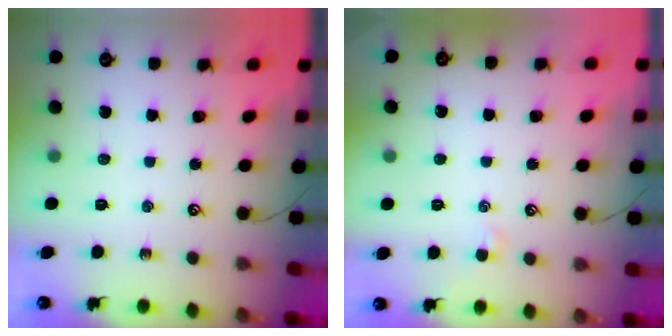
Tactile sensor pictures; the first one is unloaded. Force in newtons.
{"total": 1.8, "press": 1.7, "slide": 0.3}